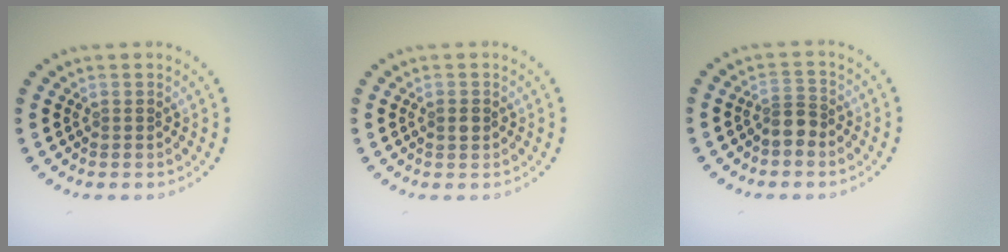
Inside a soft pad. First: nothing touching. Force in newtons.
{"total": 1.2, "press": 1.2, "slide": 0.0}
{"total": 2.0, "press": 1.7, "slide": 1.0}